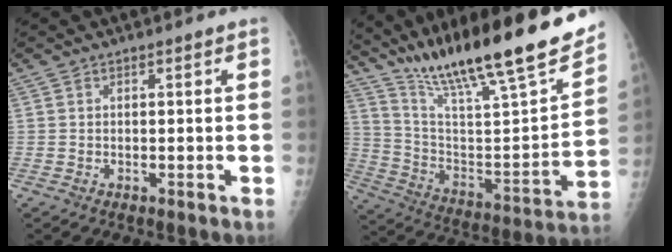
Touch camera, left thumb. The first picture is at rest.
{"total": 29.0, "force": [21.7, 4.7, 18.7], "torque": [-0.283, -0.075, 0.350]}